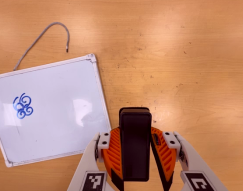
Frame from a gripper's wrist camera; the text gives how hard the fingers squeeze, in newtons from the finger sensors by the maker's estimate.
{"total": 5.9, "left": 4.7, "right": 7.1}